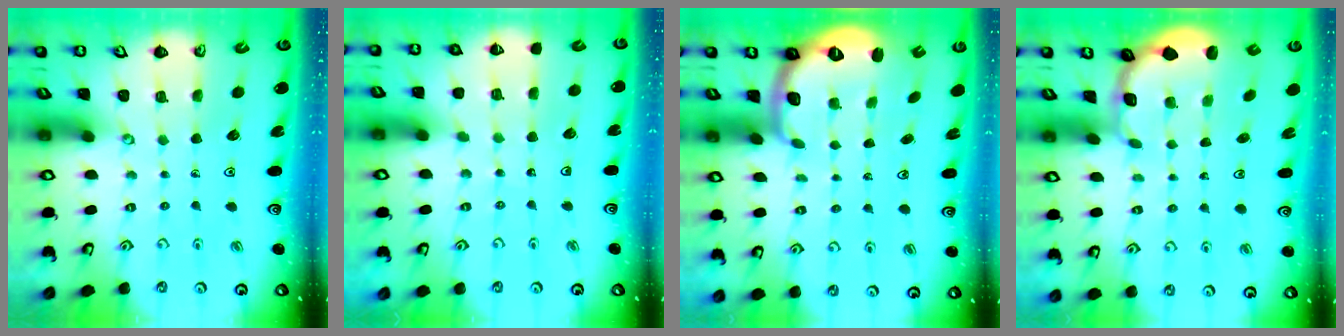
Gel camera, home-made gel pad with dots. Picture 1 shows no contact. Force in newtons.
{"total": 2.9, "press": 2.8, "slide": 0.3}
{"total": 2.8, "press": 1.9, "slide": 2.0}
{"total": 1.9, "press": 1.8, "slide": 0.8}